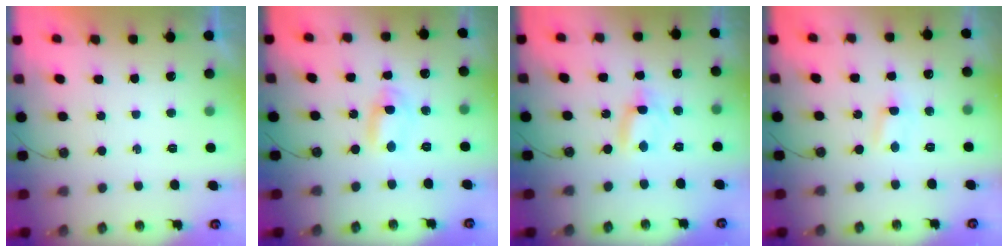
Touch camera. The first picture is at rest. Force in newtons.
{"total": 2.1, "press": 1.7, "slide": 1.2}
{"total": 1.7, "press": 1.7, "slide": 0.1}
{"total": 2.1, "press": 2.1, "slide": 0.3}